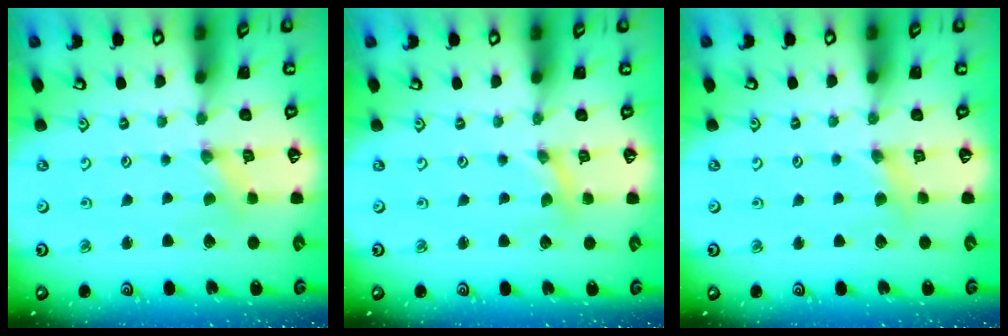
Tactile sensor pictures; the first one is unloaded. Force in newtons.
{"total": 0.0}
{"total": 3.4, "press": 3.4, "slide": 0.3}